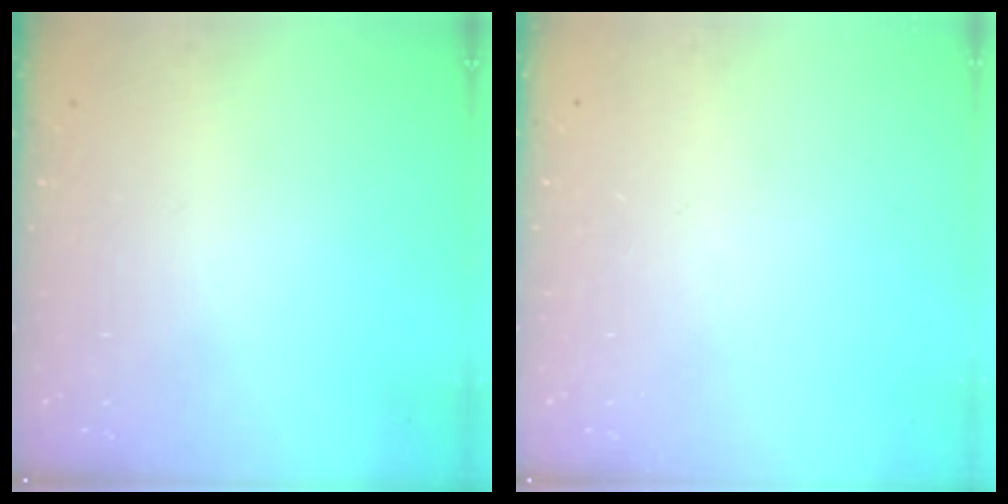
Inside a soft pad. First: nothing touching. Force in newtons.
{"total": 0.0}